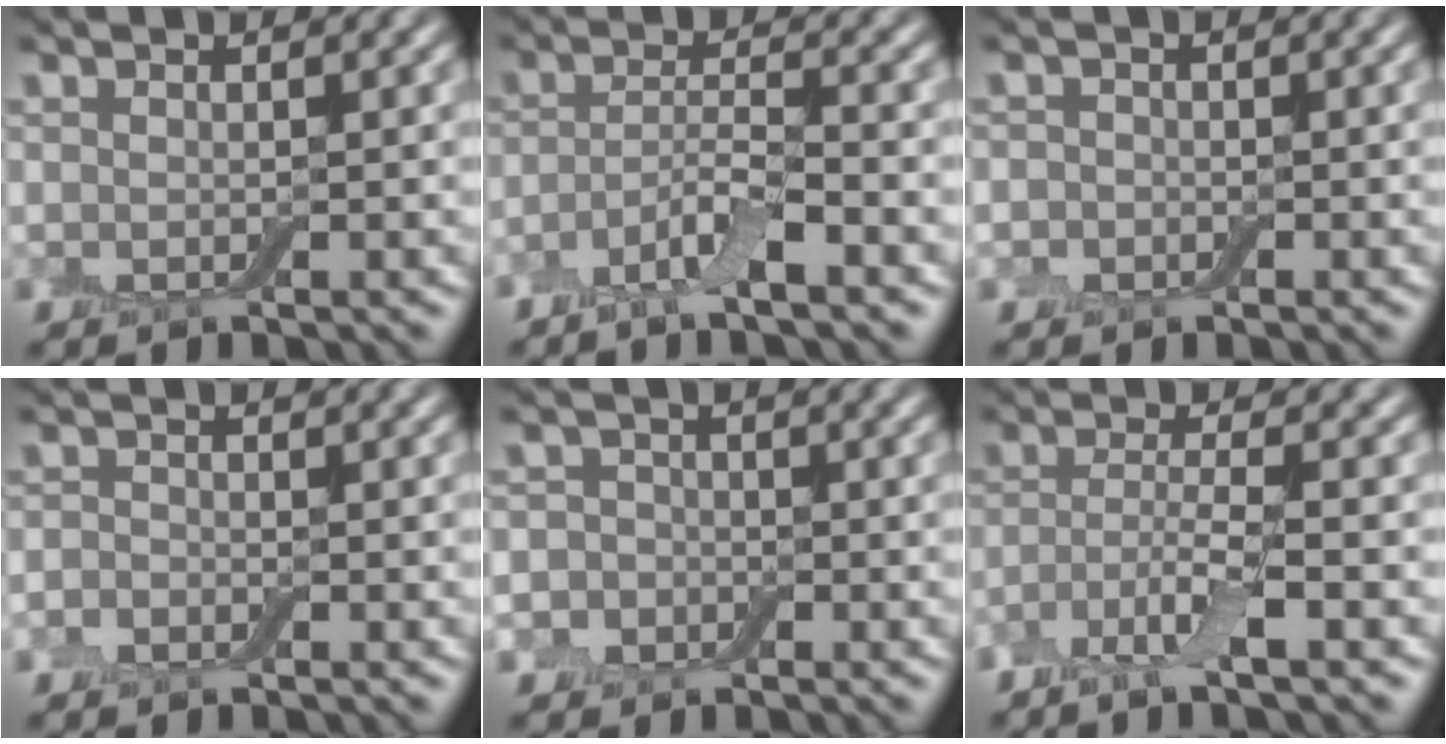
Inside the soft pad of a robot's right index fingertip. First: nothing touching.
{"total": 3.6, "force": [-2.3, 0.5, 2.7], "torque": [-0.054, 0.002, -0.053]}
{"total": 1.2, "force": [-0.4, 1.2, 0.1], "torque": [0.014, 0.004, -0.017]}
{"total": 0.9, "force": [-0.6, 0.7, 0.2], "torque": [0.000, 0.004, -0.016]}
{"total": 3.7, "force": [-1.0, 3.5, 0.8], "torque": [0.010, 0.022, -0.052]}
{"total": 3.3, "force": [-2.0, 0.4, 2.6], "torque": [-0.055, -0.003, -0.048]}